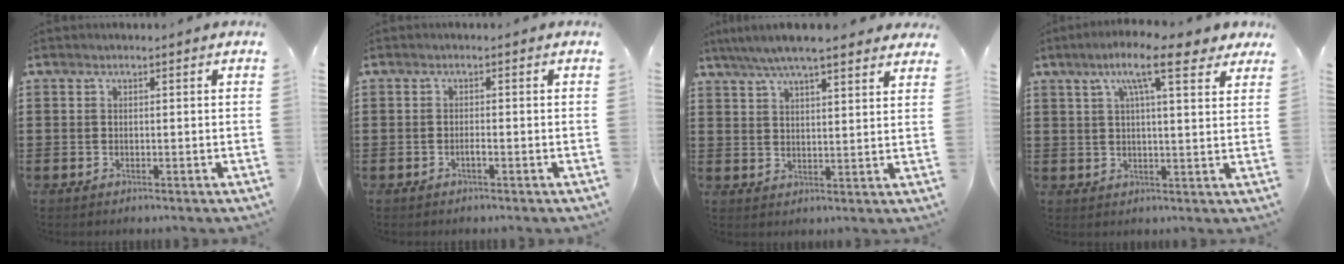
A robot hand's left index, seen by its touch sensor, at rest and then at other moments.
{"total": 1.0, "force": [-0.6, 0.2, 0.8], "torque": [-0.016, -0.003, -0.010]}
{"total": 6.2, "force": [5.3, 0.7, 3.2], "torque": [-0.077, -0.011, 0.094]}
{"total": 9.9, "force": [6.4, 2.1, 7.3], "torque": [-0.135, -0.010, 0.105]}